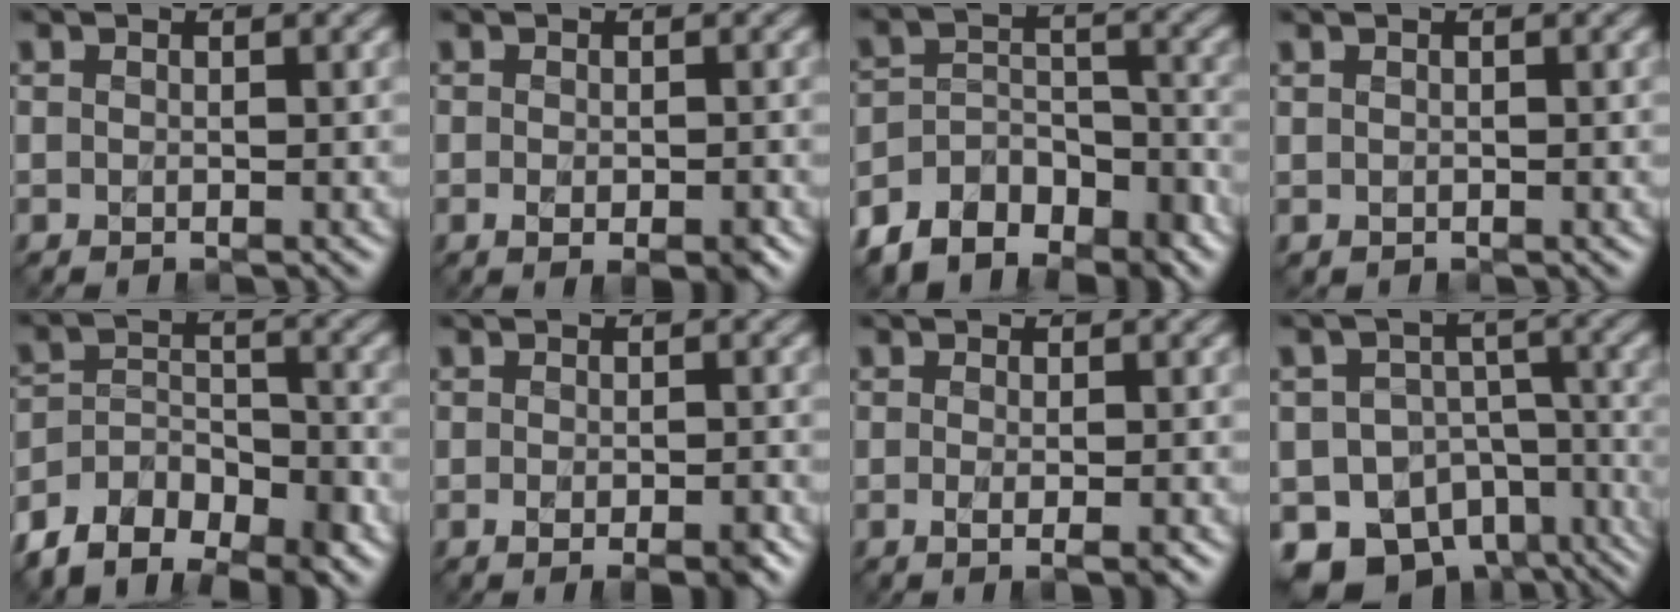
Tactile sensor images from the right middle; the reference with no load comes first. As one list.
[{"total": 2.6, "force": [-1.1, 0.9, 2.2], "torque": [-0.033, -0.006, -0.013]}, {"total": 7.6, "force": [-6.1, 3.9, 2.5], "torque": [-0.034, -0.002, -0.103]}, {"total": 0.0}, {"total": 8.2, "force": [-6.2, 4.0, 3.7], "torque": [-0.056, -0.006, -0.108]}, {"total": 2.8, "force": [-1.3, 0.7, 2.4], "torque": [-0.036, -0.006, -0.019]}, {"total": 2.1, "force": [-0.4, 0.5, 2.0], "torque": [-0.030, -0.005, -0.007]}, {"total": 13.7, "force": [-9.1, 8.9, 5.1], "torque": [-0.088, -0.020, -0.107]}]